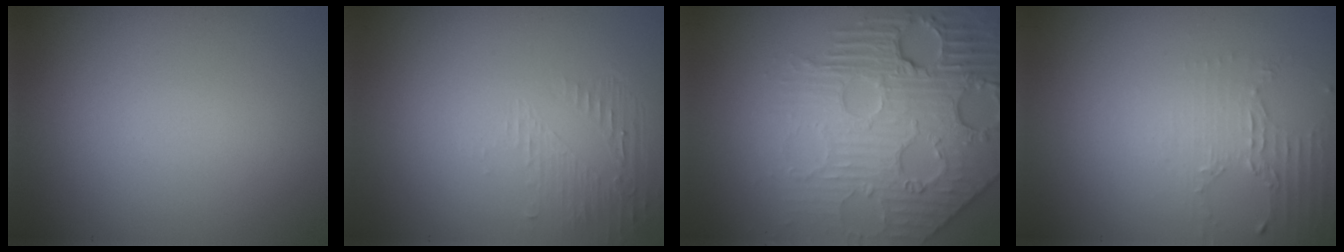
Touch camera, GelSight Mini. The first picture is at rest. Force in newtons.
{"total": 1.3, "press": 0.0, "slide": 1.3}
{"total": 8.6, "press": 5.9, "slide": 6.2}
{"total": 2.0, "press": 1.5, "slide": 1.4}